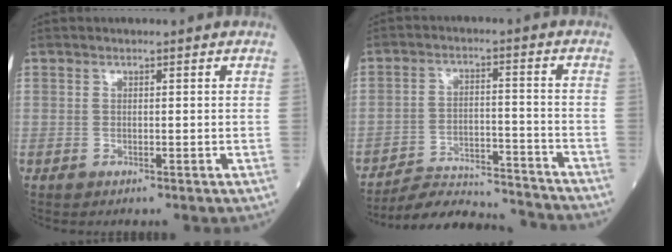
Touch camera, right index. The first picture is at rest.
{"total": 13.1, "force": [-13.0, 0.8, 1.5], "torque": [-0.014, 0.016, -0.197]}